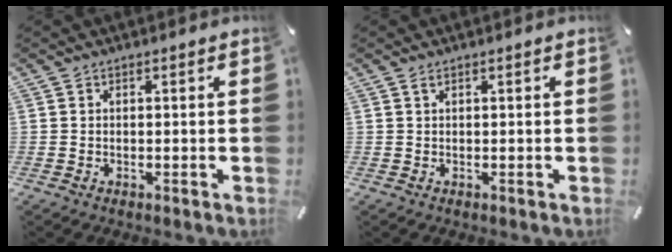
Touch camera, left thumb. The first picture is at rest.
{"total": 0.6, "force": [0.3, 0.2, 0.5], "torque": [-0.011, 0.001, 0.006]}